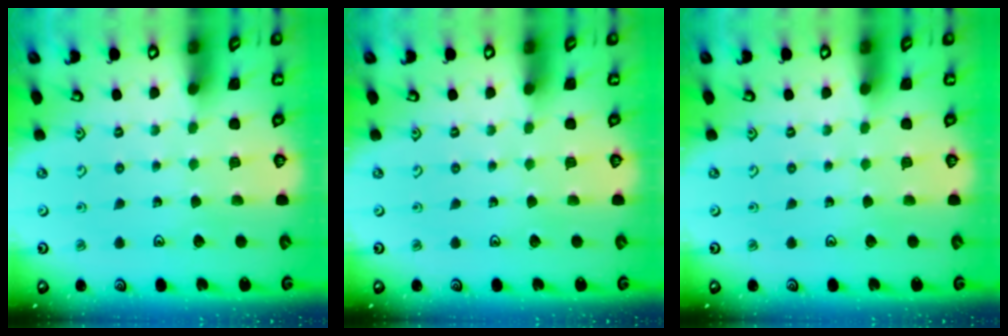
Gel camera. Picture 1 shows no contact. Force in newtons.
{"total": 0.0}
{"total": 0.0}